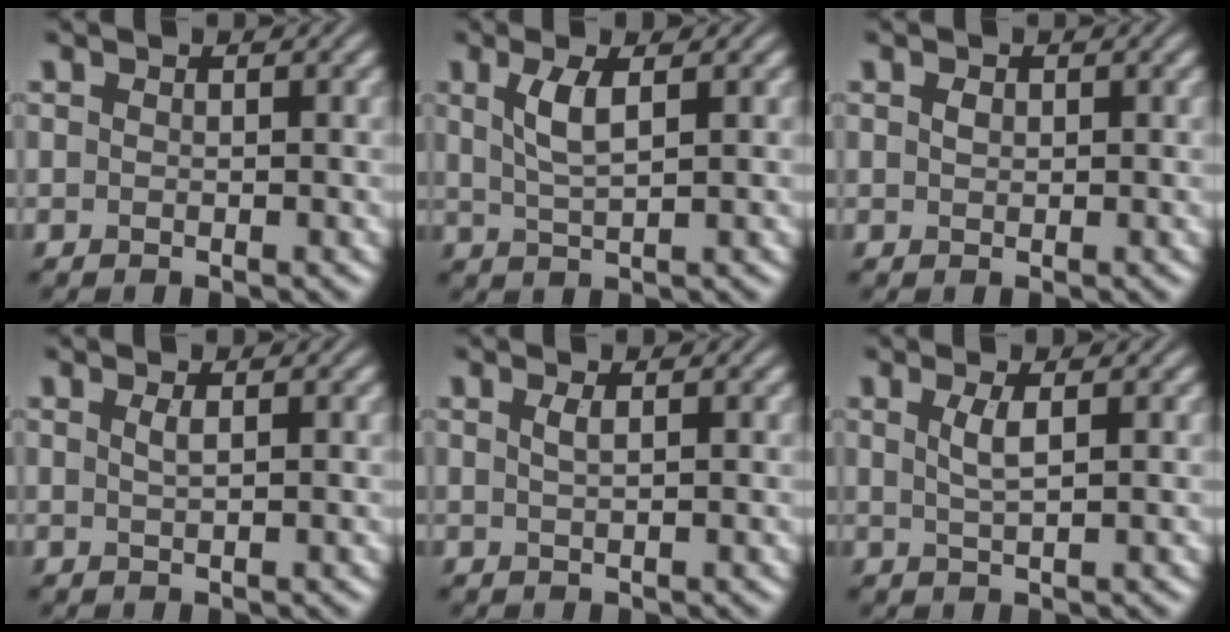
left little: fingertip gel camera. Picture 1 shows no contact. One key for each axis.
{"total": 2.9, "fx": 1.0, "fy": 0.8, "fz": 2.6, "tx": -0.056, "ty": -0.001, "tz": 0.022}
{"total": 0.7, "fx": 0.3, "fy": 0.5, "fz": 0.5, "tx": -0.013, "ty": 0.001, "tz": 0.006}
{"total": 1.1, "fx": 0.4, "fy": 0.3, "fz": 0.9, "tx": -0.015, "ty": 0.003, "tz": 0.006}
{"total": 1.2, "fx": 0.4, "fy": 0.4, "fz": 1.0, "tx": -0.018, "ty": 0.003, "tz": 0.007}
{"total": 2.0, "fx": 0.6, "fy": 0.5, "fz": 1.8, "tx": -0.036, "ty": 0.000, "tz": 0.012}